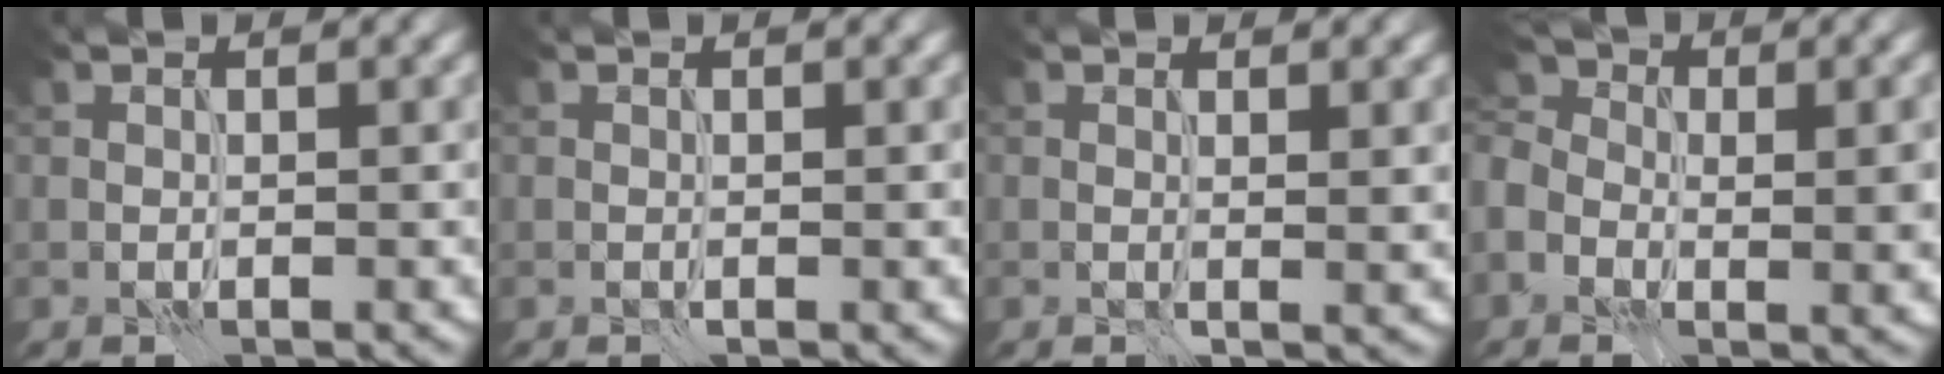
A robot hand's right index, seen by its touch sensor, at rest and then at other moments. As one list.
[{"total": 0.0}, {"total": 1.6, "force": [0.7, 0.6, 1.3], "torque": [-0.009, -0.004, 0.010]}, {"total": 7.6, "force": [-1.3, 5.1, 5.6], "torque": [-0.100, -0.005, -0.017]}]